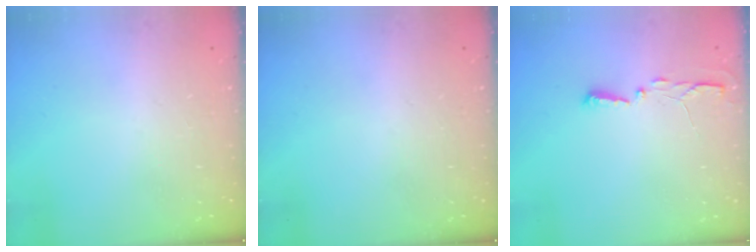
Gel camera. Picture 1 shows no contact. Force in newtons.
{"total": 0.0}
{"total": 3.5, "press": 3.5, "slide": 0.5}